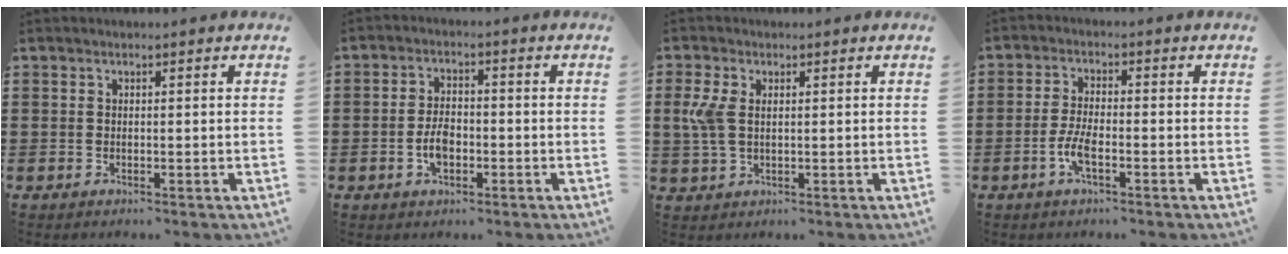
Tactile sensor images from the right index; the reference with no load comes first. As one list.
[{"total": 4.6, "force": [-1.6, 2.4, 3.6], "torque": [-0.084, 0.001, -0.035]}, {"total": 4.5, "force": [0.8, 2.6, 3.6], "torque": [-0.105, -0.002, 0.005]}, {"total": 4.1, "force": [-1.7, 1.2, 3.5], "torque": [-0.087, -0.005, -0.039]}]